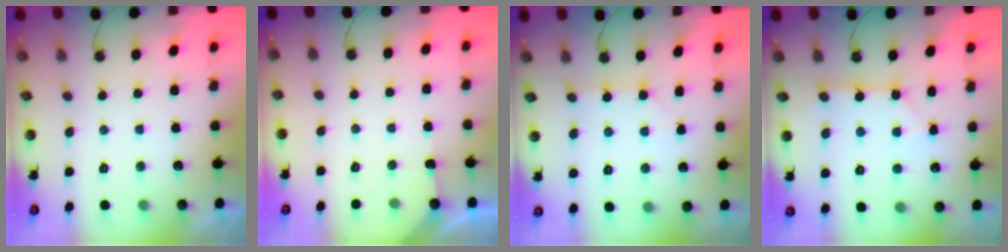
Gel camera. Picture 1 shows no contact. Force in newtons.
{"total": 2.9, "press": 2.9, "slide": 0.4}
{"total": 1.3, "press": 1.2, "slide": 0.2}
{"total": 2.6, "press": 2.6, "slide": 0.3}